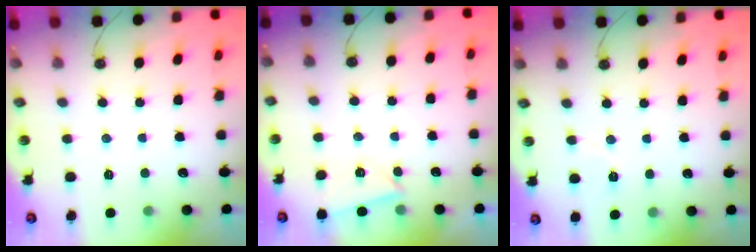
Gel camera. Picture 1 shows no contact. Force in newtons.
{"total": 2.7, "press": 2.4, "slide": 1.2}
{"total": 4.4, "press": 4.1, "slide": 1.8}